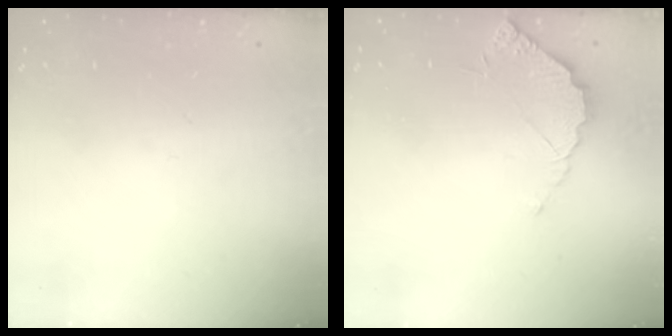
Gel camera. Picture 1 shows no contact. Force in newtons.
{"total": 4.0, "press": 4.0, "slide": 0.3}